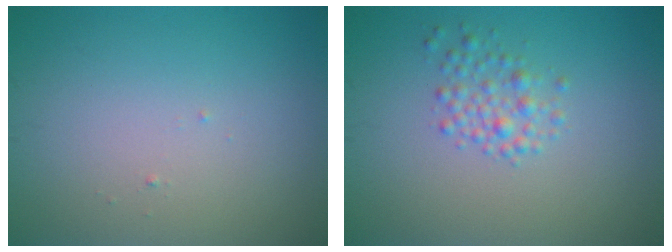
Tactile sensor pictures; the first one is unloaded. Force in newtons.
{"total": 2.1, "press": 2.1, "slide": 0.1}